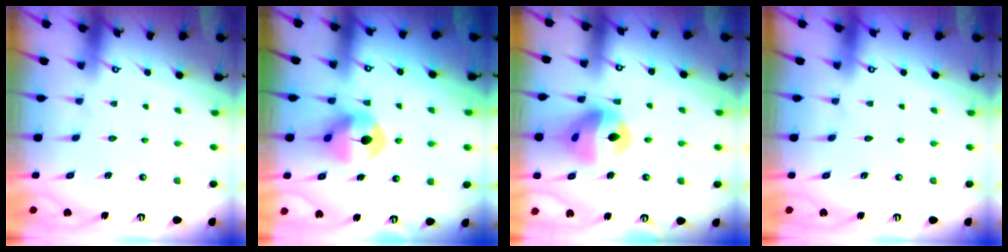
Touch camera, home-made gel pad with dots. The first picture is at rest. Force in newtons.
{"total": 7.8, "press": 7.8, "slide": 0.1}
{"total": 14.9, "press": 14.8, "slide": 1.8}
{"total": 0.0}